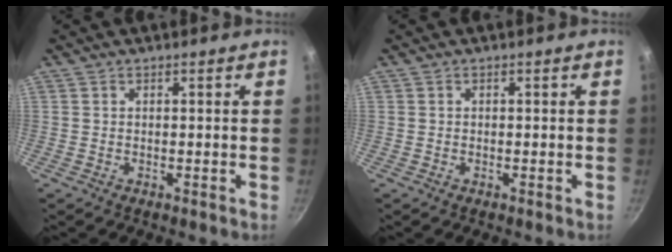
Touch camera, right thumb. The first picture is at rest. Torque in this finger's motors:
{"motor_torque": [-0.15, 0.06, -0.48, 0.28, -0.06]}